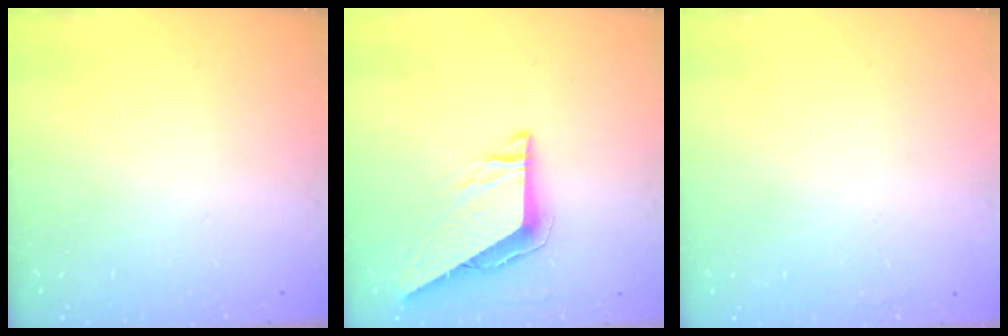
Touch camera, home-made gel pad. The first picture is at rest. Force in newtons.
{"total": 7.6, "press": 7.6, "slide": 0.3}
{"total": 1.6, "press": 1.6, "slide": 0.1}